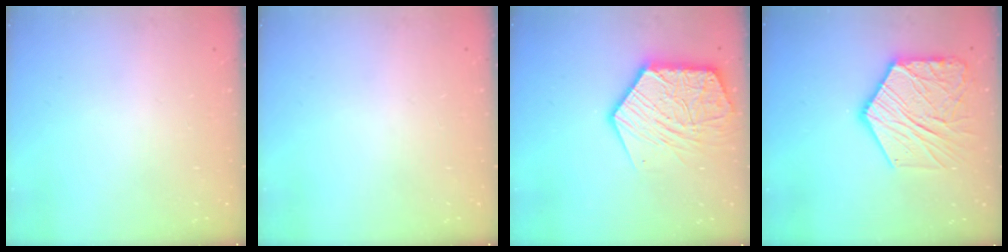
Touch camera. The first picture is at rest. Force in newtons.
{"total": 0.0}
{"total": 16.6, "press": 16.6, "slide": 1.3}
{"total": 17.8, "press": 17.8, "slide": 1.4}